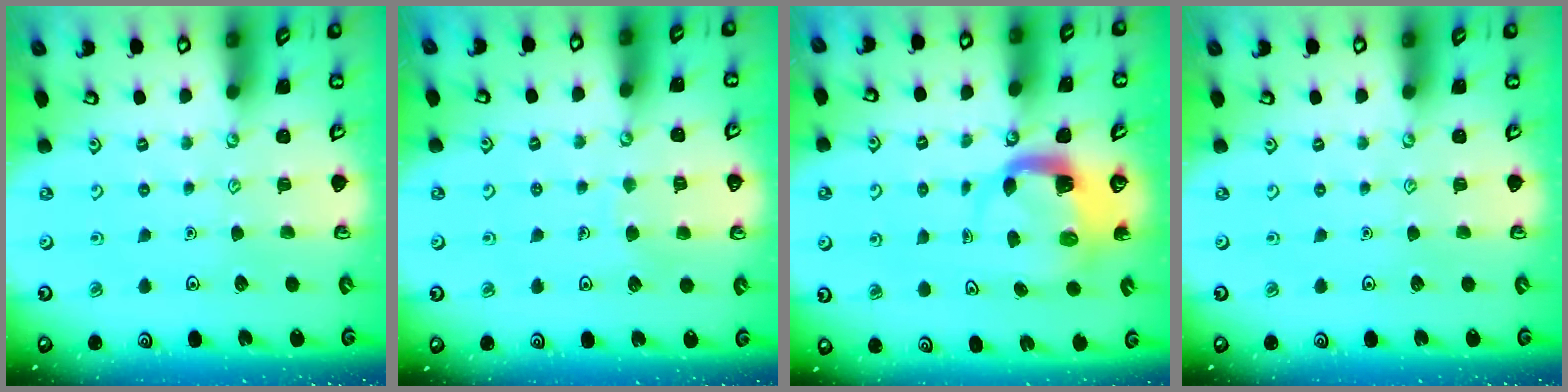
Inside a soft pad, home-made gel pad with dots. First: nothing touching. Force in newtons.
{"total": 4.6, "press": 4.6, "slide": 0.4}
{"total": 4.1, "press": 4.1, "slide": 0.5}
{"total": 0.0}